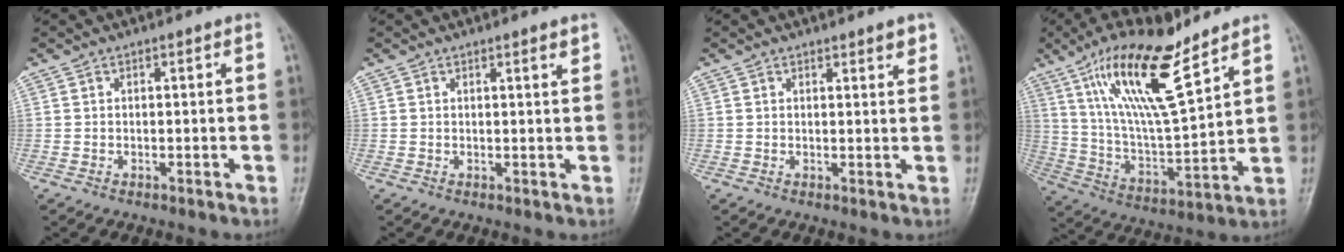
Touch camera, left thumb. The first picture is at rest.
{"total": 1.4, "force": [0.9, 0.1, 1.0], "torque": [-0.011, -0.006, 0.013]}
{"total": 2.1, "force": [1.6, 0.6, 1.3], "torque": [-0.011, -0.009, 0.020]}
{"total": 19.0, "force": [11.7, 4.7, 14.2], "torque": [-0.245, -0.054, 0.222]}